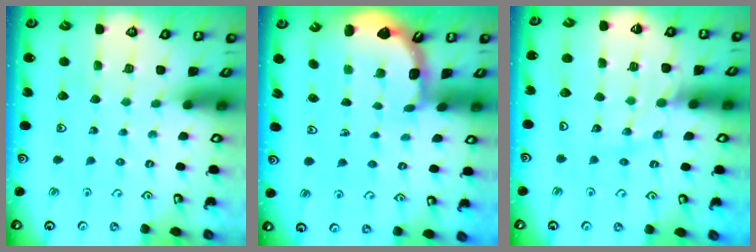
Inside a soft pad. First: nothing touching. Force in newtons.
{"total": 1.9, "press": 1.9, "slide": 0.3}
{"total": 12.5, "press": 12.5, "slide": 1.3}